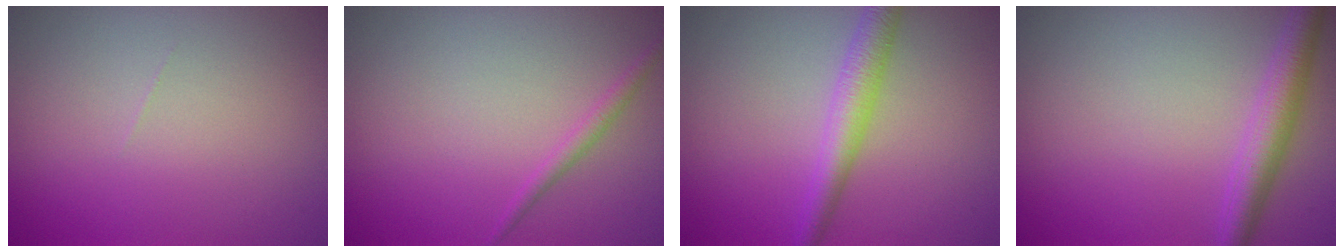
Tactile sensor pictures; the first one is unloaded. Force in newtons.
{"total": 1.1, "press": 1.1, "slide": 0.0}
{"total": 3.5, "press": 3.5, "slide": 0.1}
{"total": 3.5, "press": 3.5, "slide": 0.1}